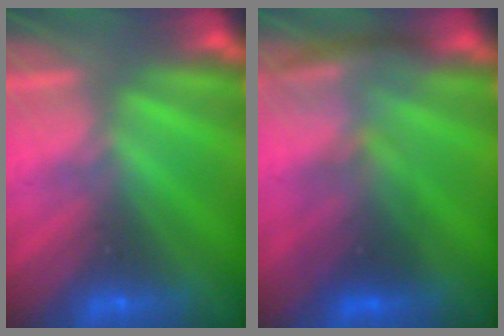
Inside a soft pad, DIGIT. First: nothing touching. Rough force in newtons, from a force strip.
{"total": 2.7}